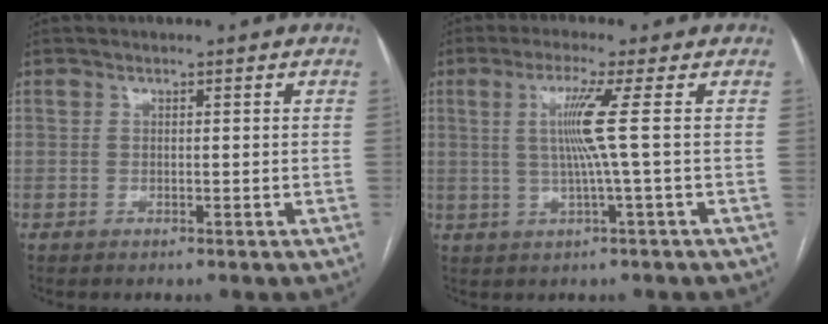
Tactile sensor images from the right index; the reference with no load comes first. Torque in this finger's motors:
{"motor_torque": [0.92, -0.02, 0.21, 0.11]}